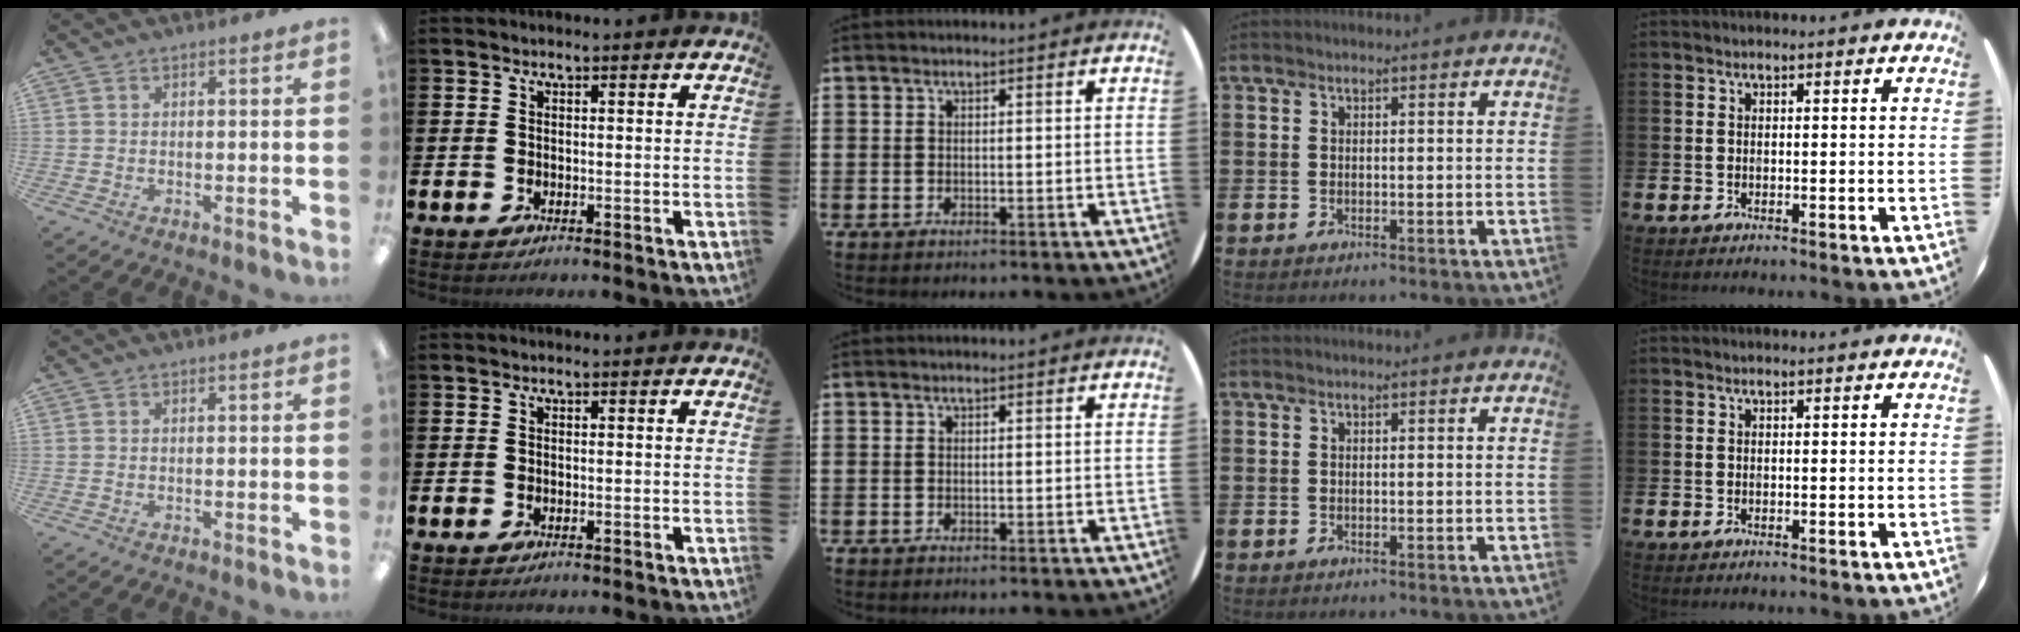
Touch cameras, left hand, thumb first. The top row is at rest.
{}